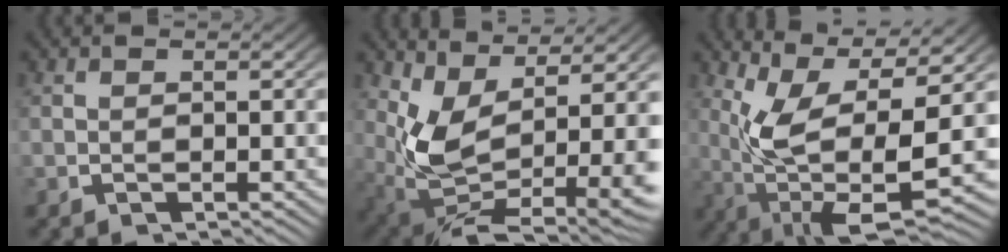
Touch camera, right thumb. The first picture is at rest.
{"total": 13.5, "force": [-1.4, 8.6, 10.2], "torque": [-0.238, -0.081, 0.021]}
{"total": 12.7, "force": [0.5, 6.9, 10.7], "torque": [-0.217, -0.050, 0.029]}